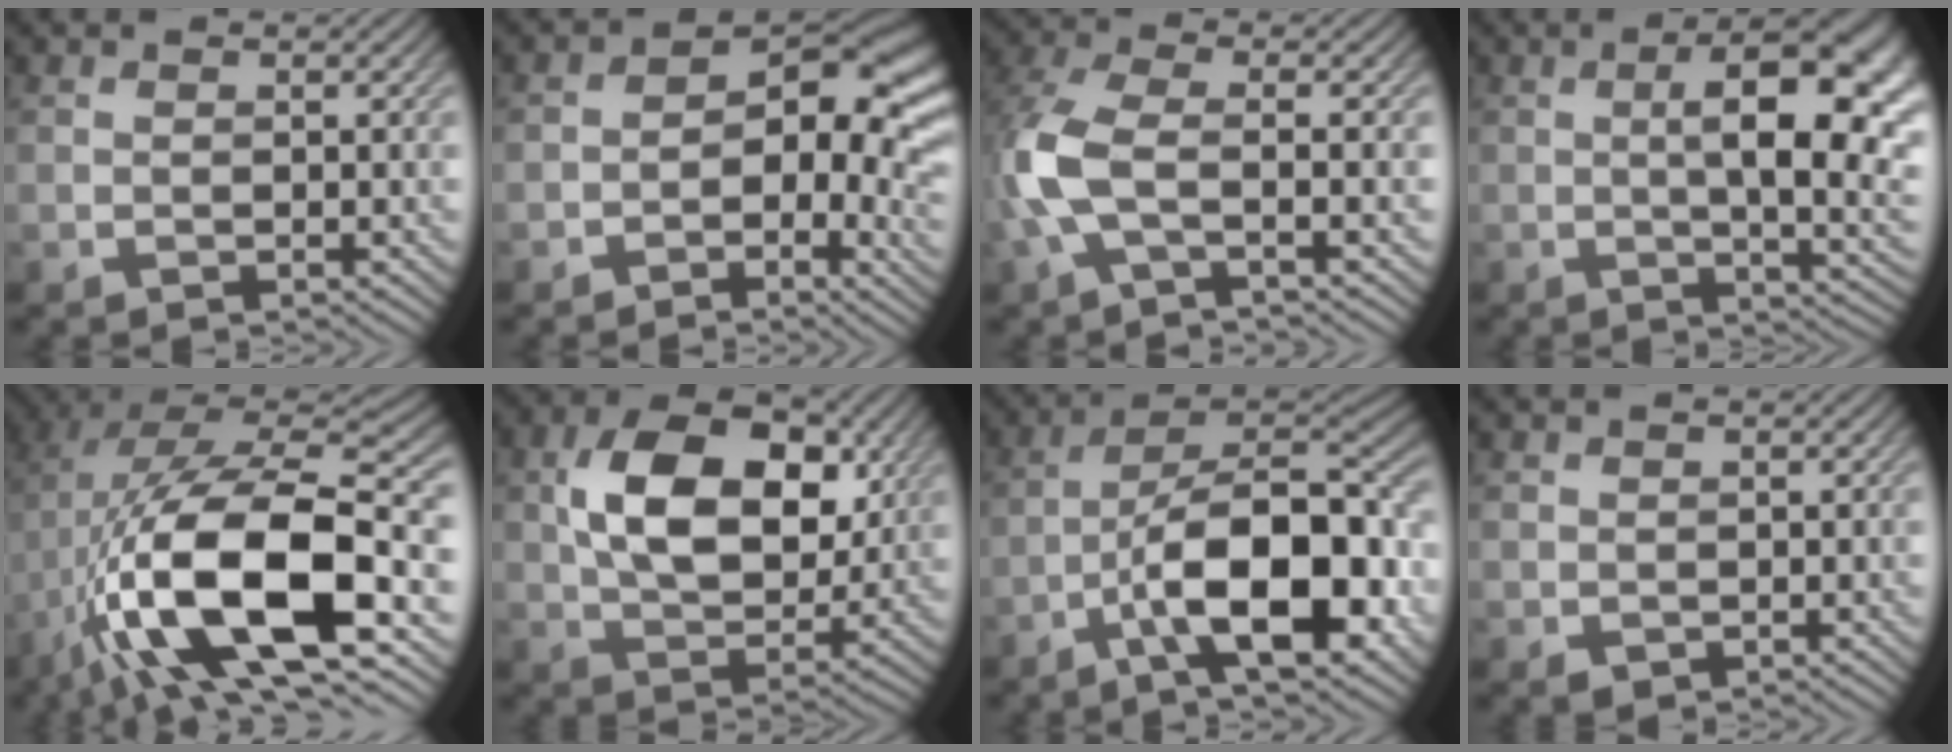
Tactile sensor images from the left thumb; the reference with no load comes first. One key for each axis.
{"total": 11.1, "fx": -1.0, "fy": 6.4, "fz": 9.1, "tx": -0.097, "ty": -0.001, "tz": -0.013}
{"total": 6.9, "fx": -1.5, "fy": 2.5, "fz": 6.2, "tx": -0.160, "ty": 0.001, "tz": -0.042}
{"total": 12.2, "fx": 1.2, "fy": 4.1, "fz": 11.4, "tx": -0.164, "ty": 0.001, "tz": 0.019}
{"total": 17.9, "fx": -4.6, "fy": 7.9, "fz": 15.4, "tx": -0.273, "ty": -0.002, "tz": -0.081}
{"total": 11.7, "fx": 2.9, "fy": 7.5, "fz": 8.6, "tx": -0.156, "ty": 0.002, "tz": 0.048}
{"total": 15.0, "fx": -6.1, "fy": 6.1, "fz": 12.3, "tx": -0.173, "ty": 0.002, "tz": -0.107}
{"total": 1.3, "fx": 0.1, "fy": 1.3, "fz": 0.4, "tx": -0.011, "ty": -0.006, "tz": 0.003}